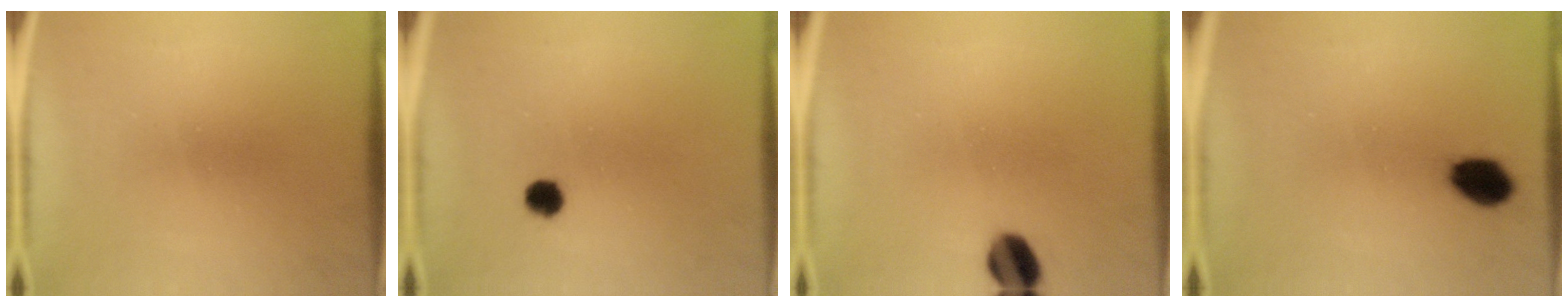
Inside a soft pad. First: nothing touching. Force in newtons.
{"total": 3.1}
{"total": 6.3}
{"total": 6.3}